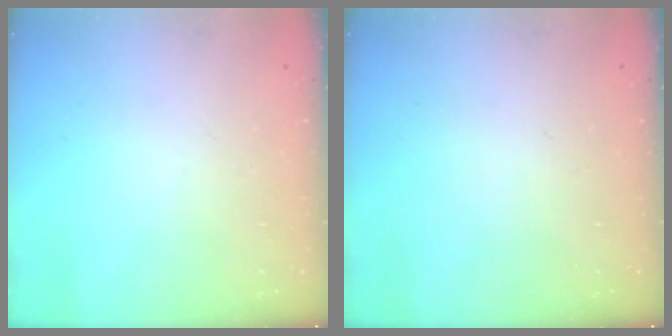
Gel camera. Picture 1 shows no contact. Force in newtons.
{"total": 0.0}